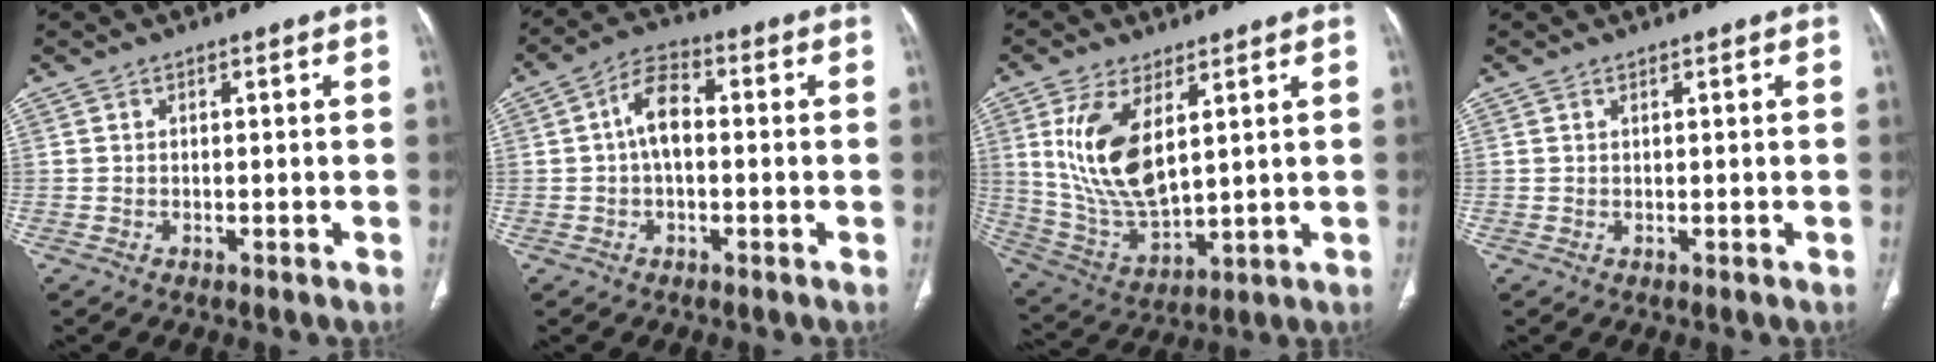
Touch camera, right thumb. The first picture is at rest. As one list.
[{"total": 7.0, "force": [0.1, 4.0, 5.7], "torque": [-0.098, 0.022, -0.009]}, {"total": 14.6, "force": [4.9, 6.8, 11.9], "torque": [-0.233, -0.026, 0.115]}, {"total": 0.0}]